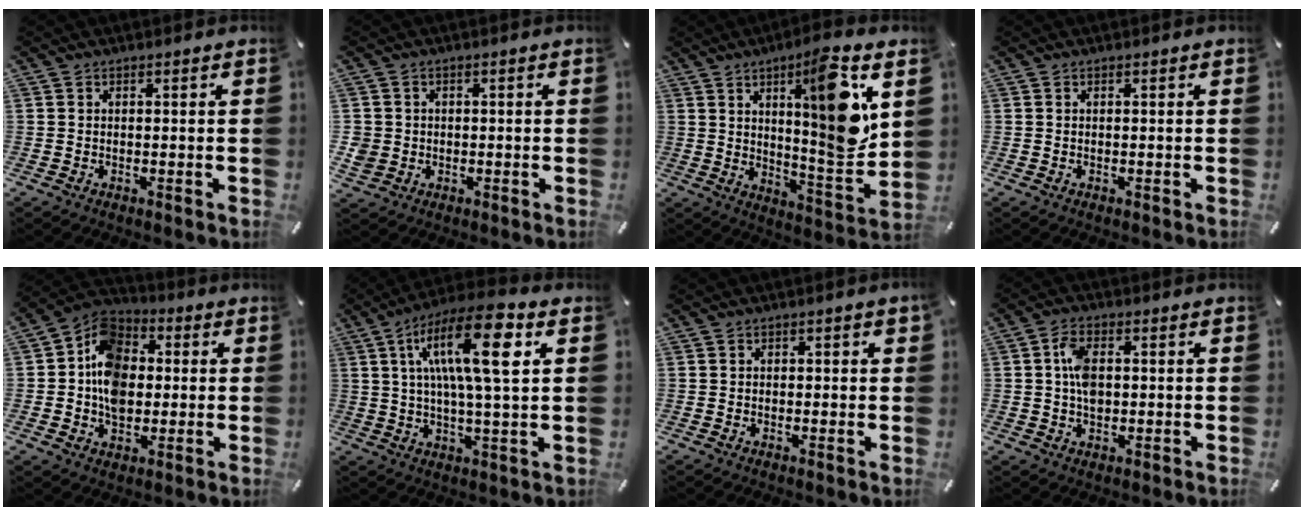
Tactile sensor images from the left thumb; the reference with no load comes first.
{"total": 3.8, "force": [-0.7, 3.6, 0.7], "torque": [-0.021, 0.005, -0.013]}
{"total": 17.1, "force": [6.9, 3.4, 15.3], "torque": [-0.212, -0.050, 0.097]}
{"total": 0.0}
{"total": 11.8, "force": [-0.5, 9.8, 6.7], "torque": [-0.129, 0.009, -0.012]}
{"total": 17.0, "force": [5.4, 4.0, 15.6], "torque": [-0.278, -0.001, 0.080]}
{"total": 0.8, "force": [0.0, 0.5, 0.6], "torque": [-0.010, 0.004, -0.002]}
{"total": 5.8, "force": [0.4, 3.6, 4.5], "torque": [-0.088, 0.005, 0.004]}